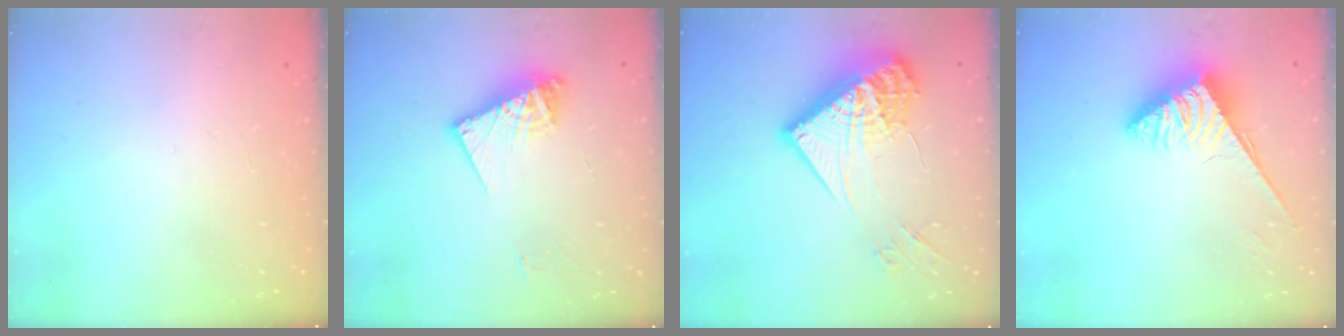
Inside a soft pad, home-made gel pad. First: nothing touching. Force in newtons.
{"total": 11.8, "press": 11.7, "slide": 1.2}
{"total": 20.7, "press": 20.5, "slide": 2.3}
{"total": 3.8, "press": 3.7, "slide": 0.6}